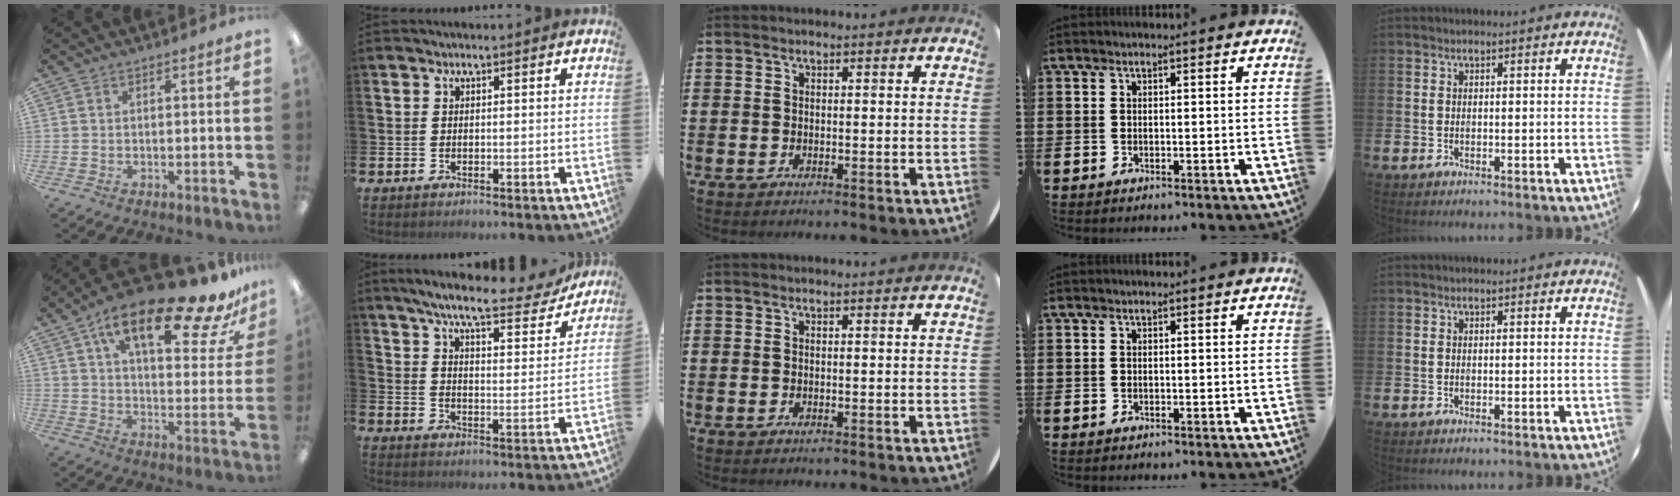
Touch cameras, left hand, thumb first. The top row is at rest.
{"thumb": {"total": 22.8, "force": [14.4, 7.9, 15.8], "torque": [-0.250, -0.077, 0.234]}, "index": {"total": 8.3, "force": [7.2, 1.1, 3.9], "torque": [-0.092, -0.042, 0.120]}}